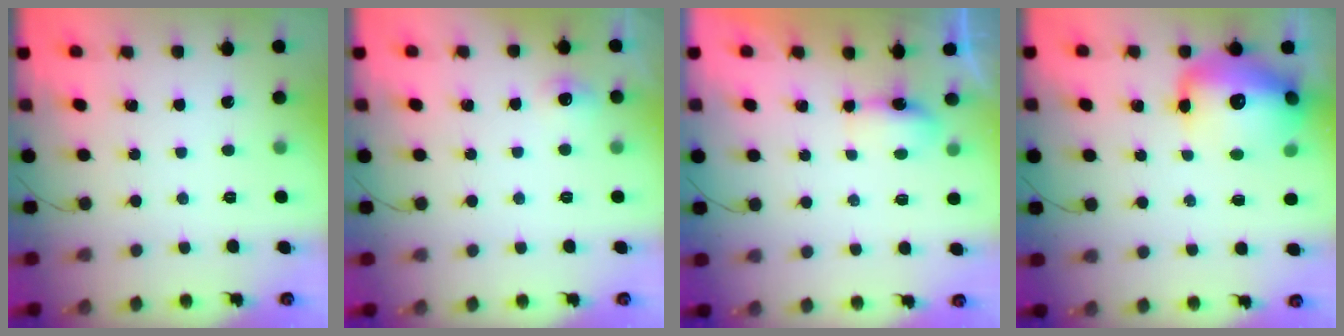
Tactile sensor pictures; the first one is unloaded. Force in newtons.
{"total": 5.8, "press": 5.5, "slide": 1.7}
{"total": 8.3, "press": 4.8, "slide": 6.8}
{"total": 19.6, "press": 19.0, "slide": 4.6}